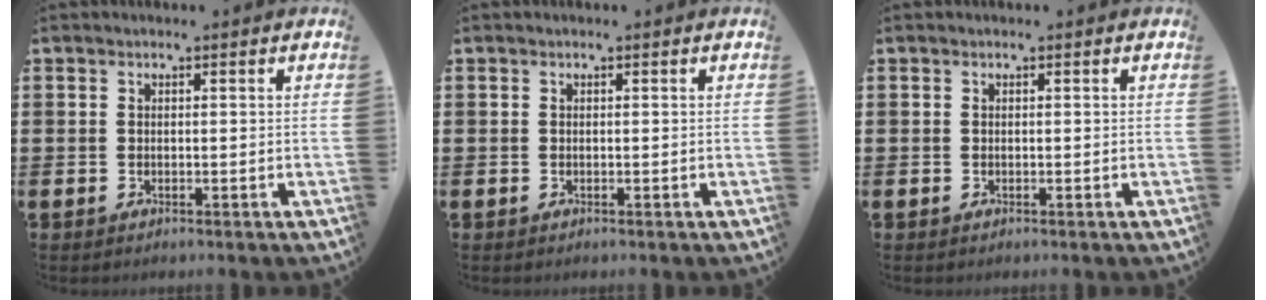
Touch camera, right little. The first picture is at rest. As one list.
[{"total": 0.0}, {"total": 0.0}]